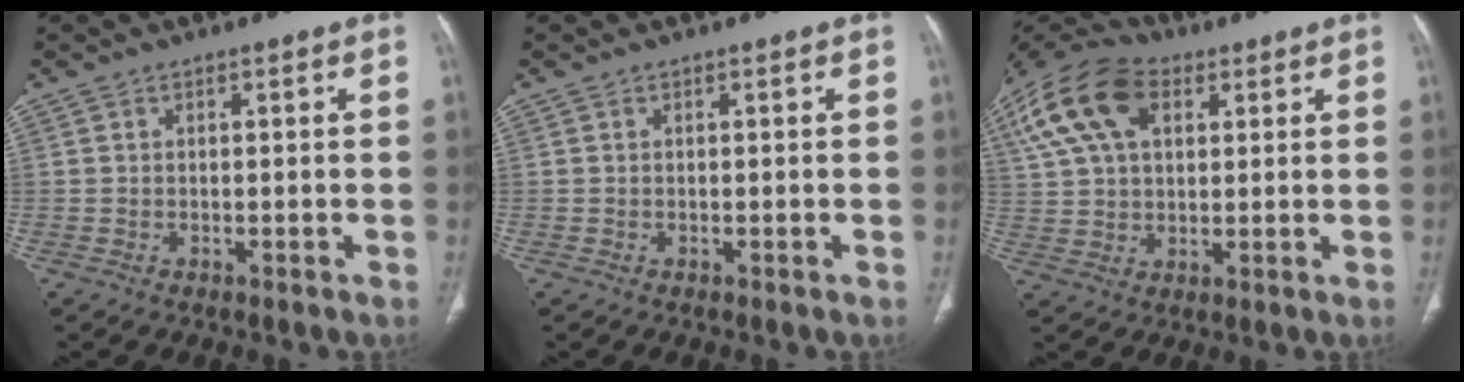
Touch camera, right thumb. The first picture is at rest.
{"total": 0.0}
{"total": 18.1, "force": [7.1, 11.1, 12.4], "torque": [-0.258, 0.019, 0.126]}